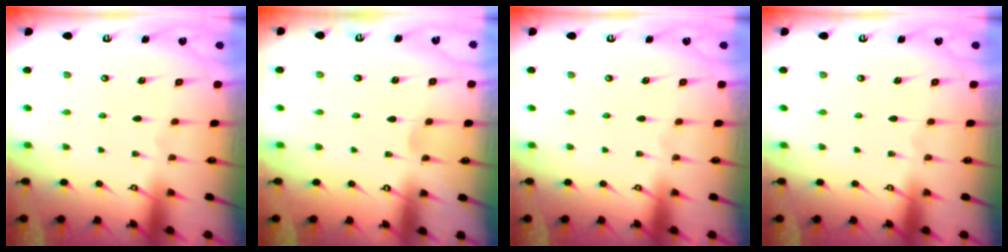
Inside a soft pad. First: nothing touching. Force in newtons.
{"total": 1.9, "press": 1.9, "slide": 0.2}
{"total": 0.0}
{"total": 0.0}